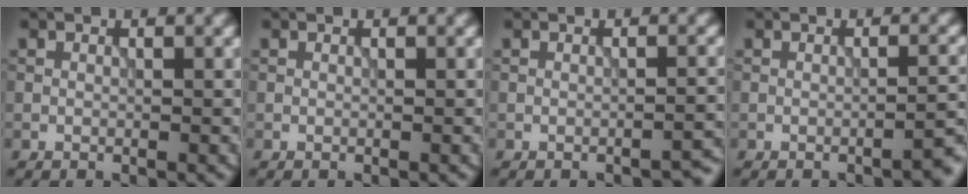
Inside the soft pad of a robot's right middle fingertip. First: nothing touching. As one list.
[{"total": 0.0}, {"total": 1.6, "force": [-1.5, 0.2, 0.4], "torque": [0.004, 0.007, -0.022]}, {"total": 2.0, "force": [-1.5, 0.3, 1.3], "torque": [-0.007, 0.010, -0.026]}]